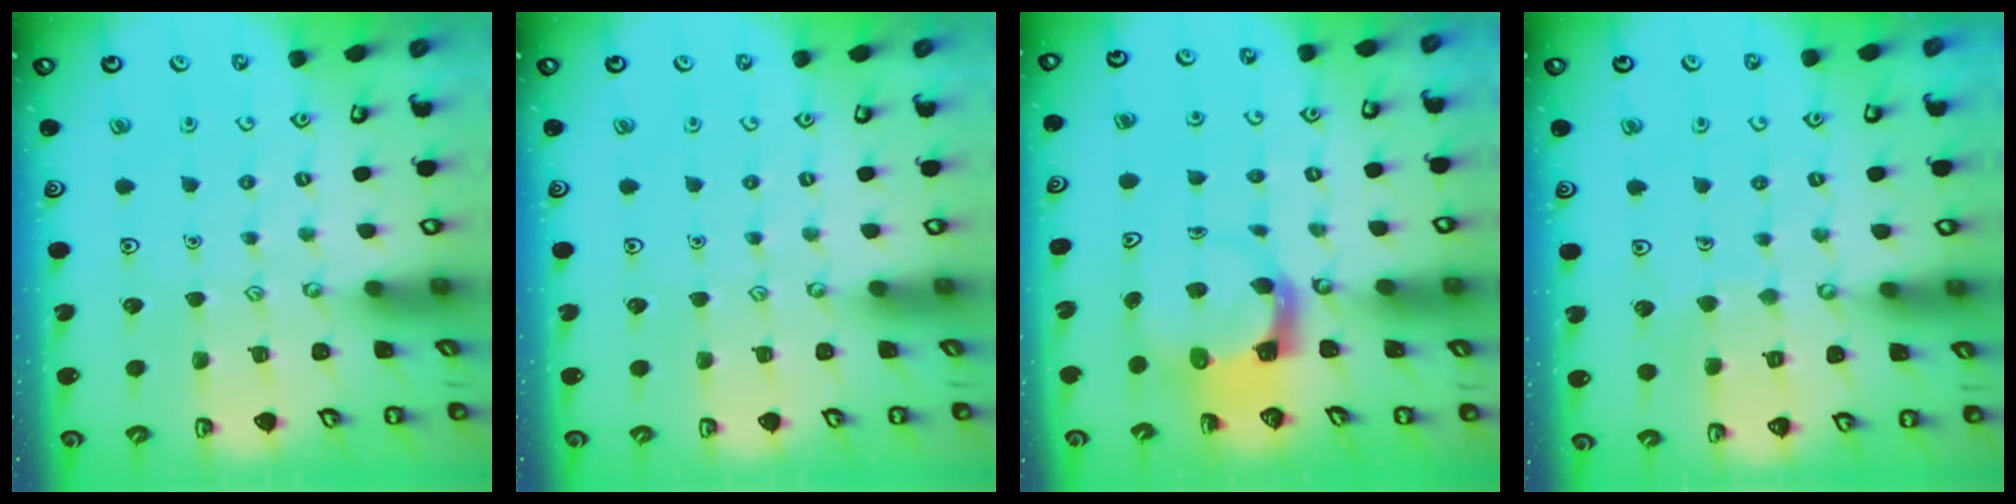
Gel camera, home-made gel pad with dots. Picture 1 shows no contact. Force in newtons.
{"total": 0.0}
{"total": 3.7, "press": 3.7, "slide": 0.5}
{"total": 5.2, "press": 5.2, "slide": 0.4}